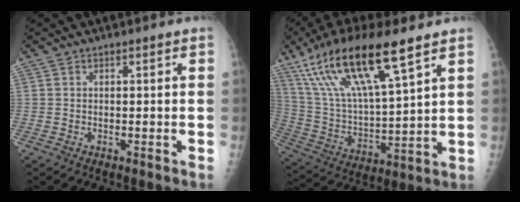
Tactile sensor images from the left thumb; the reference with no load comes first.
{"total": 21.4, "force": [12.7, 5.1, 16.4], "torque": [-0.311, -0.030, 0.245]}